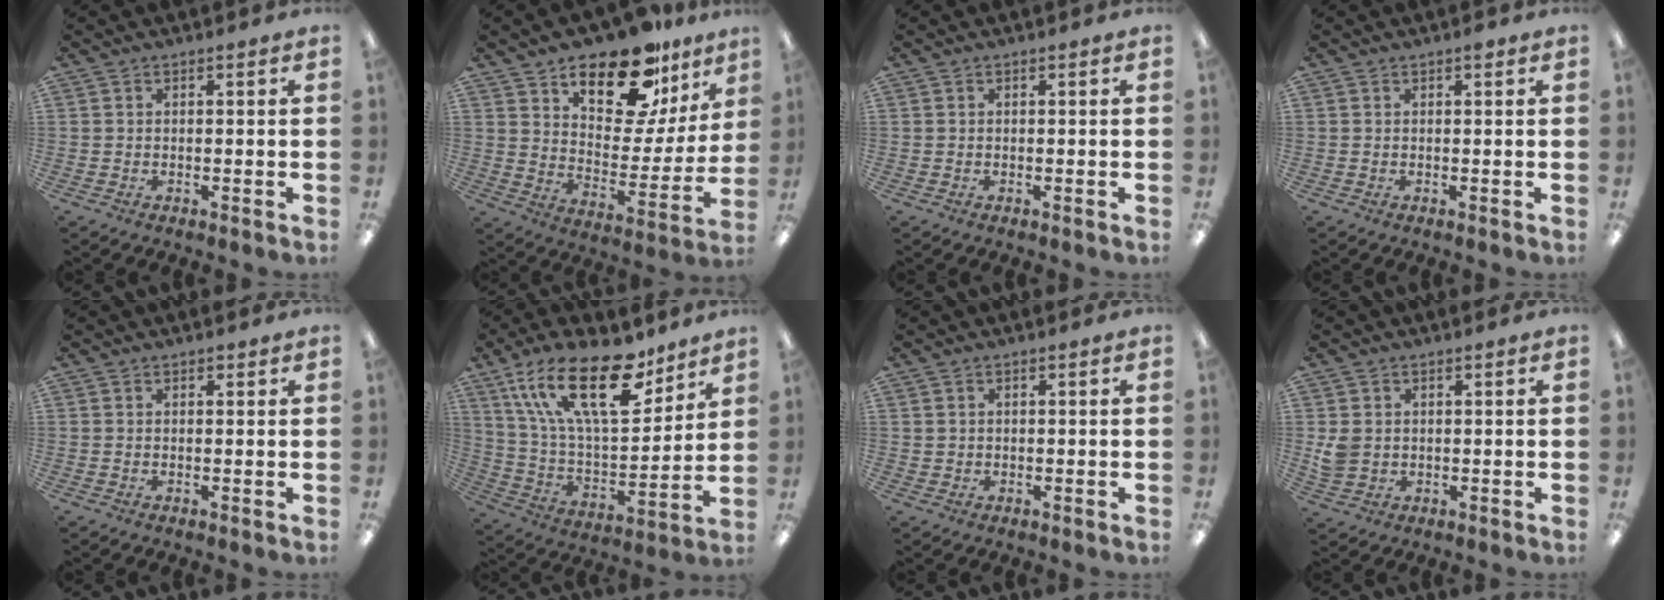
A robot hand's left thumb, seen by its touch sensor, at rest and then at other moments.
{"total": 20.0, "force": [14.2, 8.7, 11.1], "torque": [-0.171, -0.091, 0.241]}
{"total": 0.0}
{"total": 0.8, "force": [0.6, 0.2, 0.6], "torque": [-0.005, 0.000, 0.007]}
{"total": 0.6, "force": [0.5, 0.3, 0.2], "torque": [0.004, -0.003, 0.007]}
{"total": 24.5, "force": [14.6, 10.2, 16.7], "torque": [-0.306, -0.073, 0.251]}
{"total": 1.0, "force": [0.4, 0.9, 0.0], "torque": [-0.001, 0.004, 0.007]}
{"total": 4.3, "force": [0.9, 3.8, 2.0], "torque": [-0.031, 0.005, 0.019]}